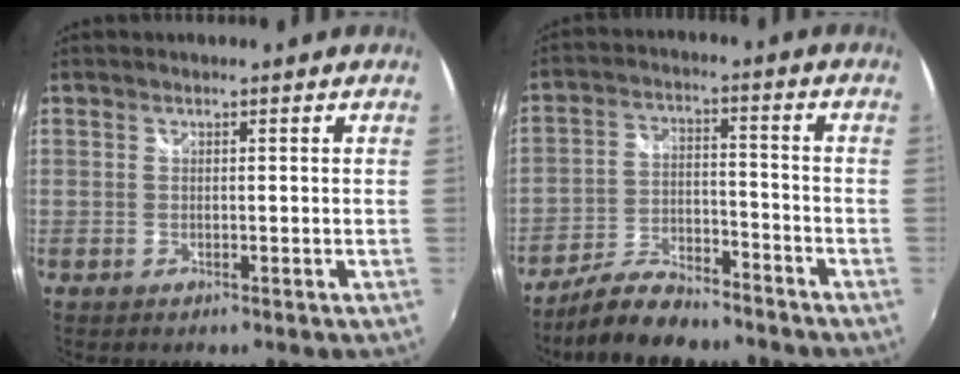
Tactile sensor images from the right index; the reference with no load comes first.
{"total": 11.3, "force": [-9.6, 3.6, 4.7], "torque": [-0.114, -0.001, -0.164]}